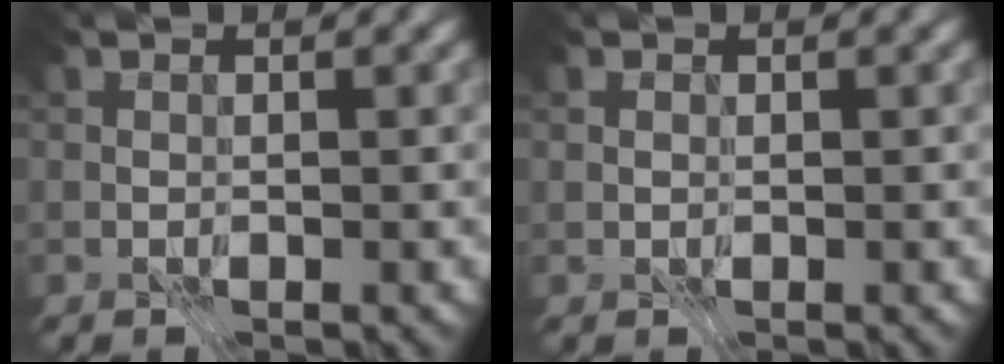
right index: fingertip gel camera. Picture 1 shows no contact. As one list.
[{"total": 0.5, "force": [0.0, 0.5, 0.2], "torque": [-0.005, 0.000, -0.001]}]